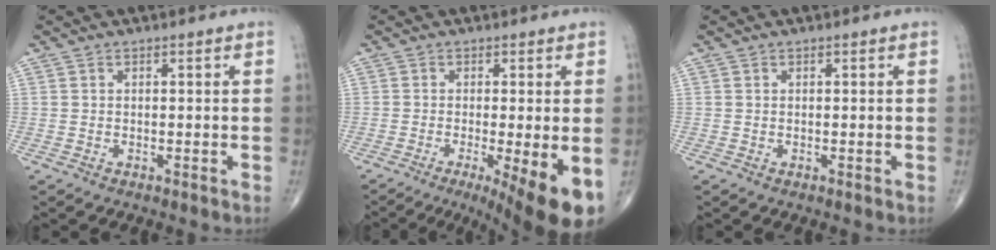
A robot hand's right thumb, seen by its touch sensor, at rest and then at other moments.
{"total": 12.4, "force": [-5.1, 2.3, 11.1], "torque": [-0.136, -0.022, -0.074]}
{"total": 0.0}